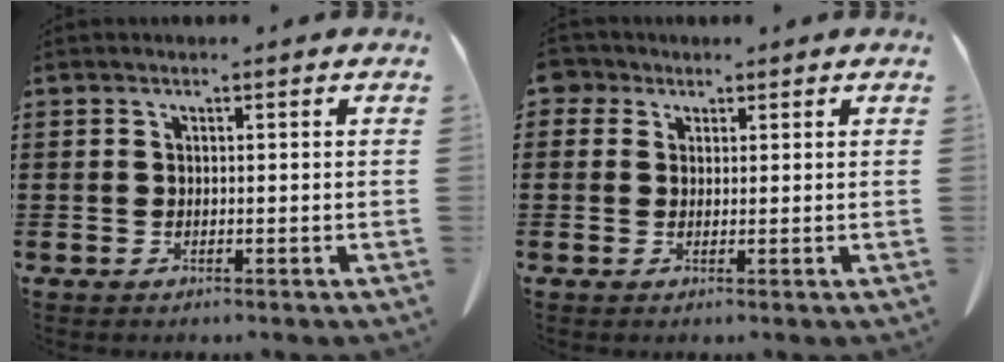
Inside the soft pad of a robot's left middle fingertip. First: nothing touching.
{"total": 2.2, "force": [1.4, 1.6, 0.5], "torque": [-0.018, 0.007, 0.026]}